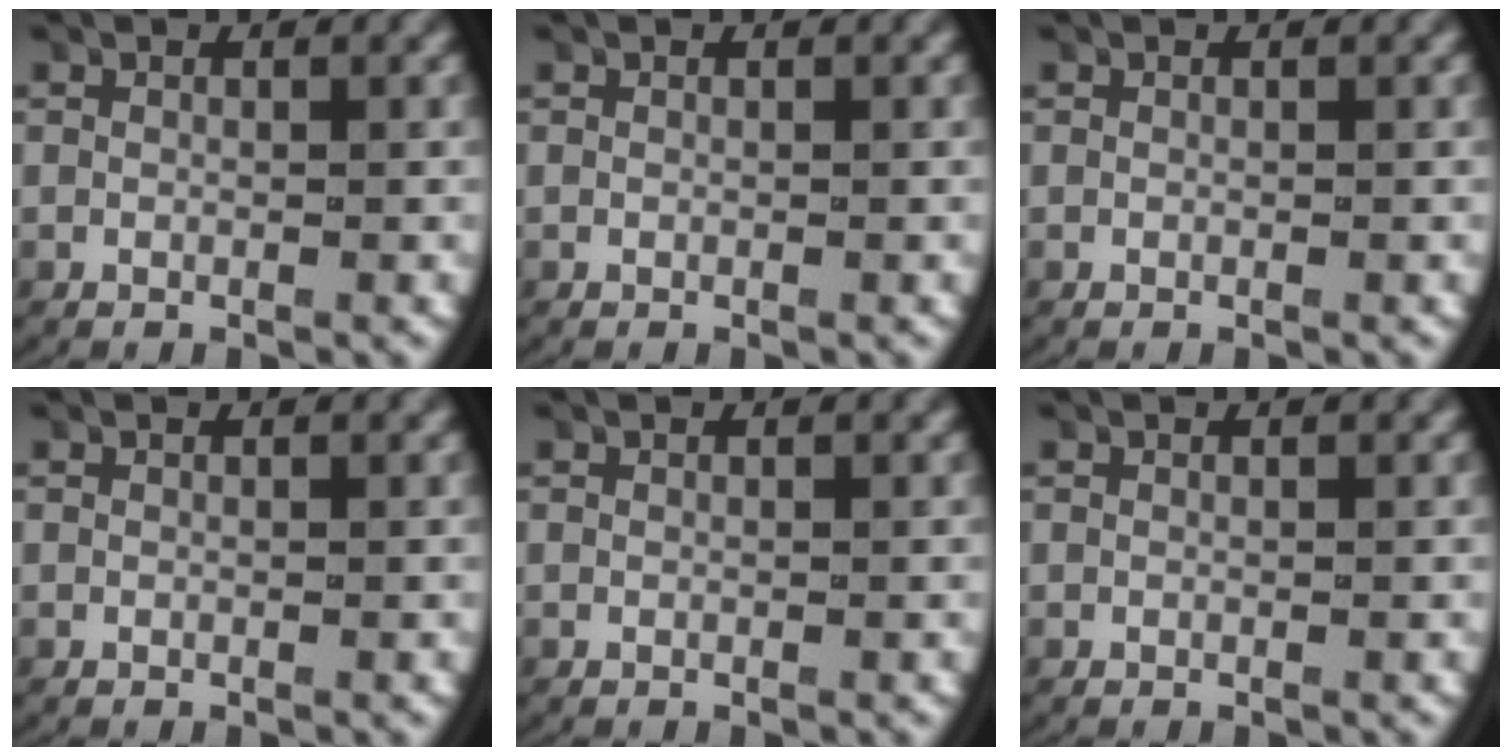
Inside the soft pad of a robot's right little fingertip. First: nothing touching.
{"total": 0.0}
{"total": 0.0}
{"total": 0.0}
{"total": 0.0}
{"total": 0.0}